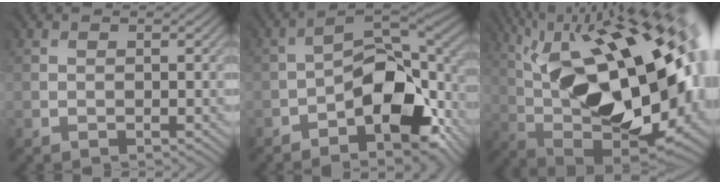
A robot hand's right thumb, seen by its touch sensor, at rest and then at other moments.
{"total": 12.3, "force": [-5.3, 5.5, 9.7], "torque": [-0.147, -0.011, -0.095]}
{"total": 21.4, "force": [2.6, 9.6, 19.0], "torque": [-0.326, 0.019, 0.044]}